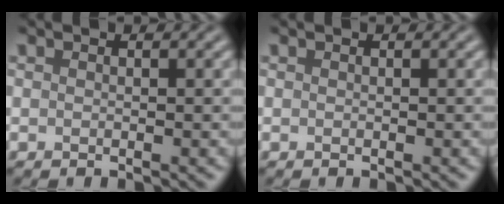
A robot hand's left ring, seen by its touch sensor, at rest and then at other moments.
{"total": 0.0}